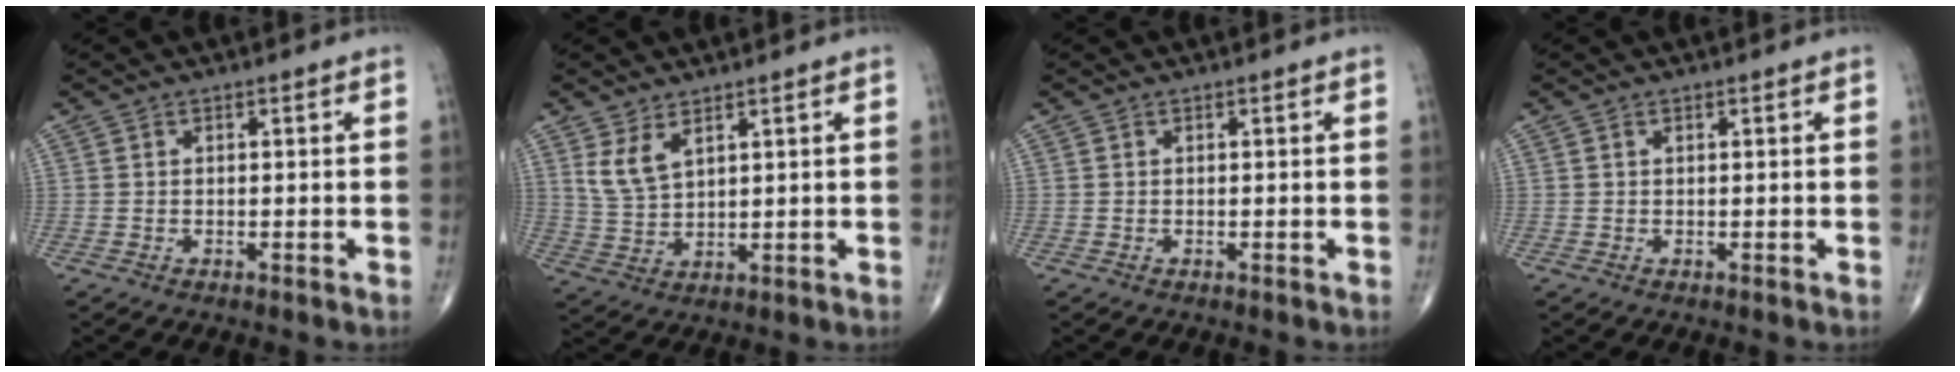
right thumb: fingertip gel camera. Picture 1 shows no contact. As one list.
[{"total": 5.3, "force": [3.0, 2.5, 3.6], "torque": [-0.069, -0.018, 0.070]}, {"total": 0.0}, {"total": 0.0}]